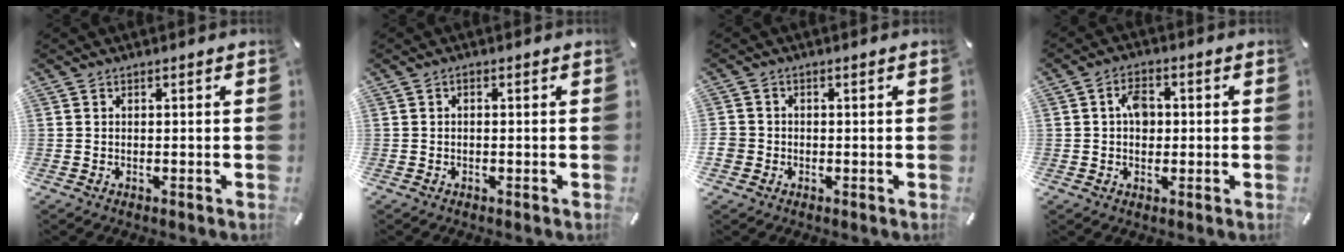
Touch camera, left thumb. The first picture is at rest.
{"total": 0.7, "force": [-0.3, 0.3, 0.6], "torque": [-0.011, -0.001, -0.005]}
{"total": 2.8, "force": [-0.7, 2.7, 0.6], "torque": [-0.006, 0.004, -0.013]}
{"total": 5.0, "force": [0.4, 3.5, 3.6], "torque": [-0.055, 0.005, 0.002]}